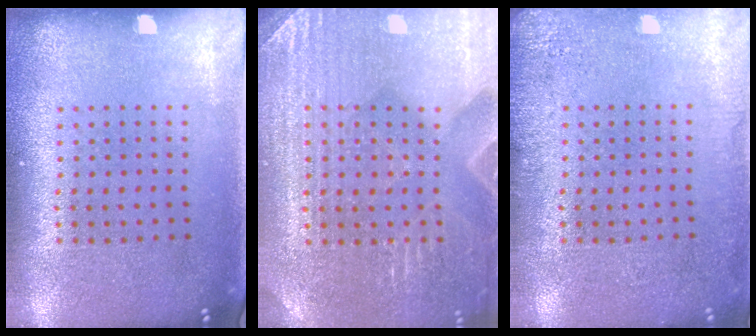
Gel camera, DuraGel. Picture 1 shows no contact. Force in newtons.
{"total": 3.5, "press": 3.4, "slide": 0.7}
{"total": 2.3, "press": 2.2, "slide": 0.3}